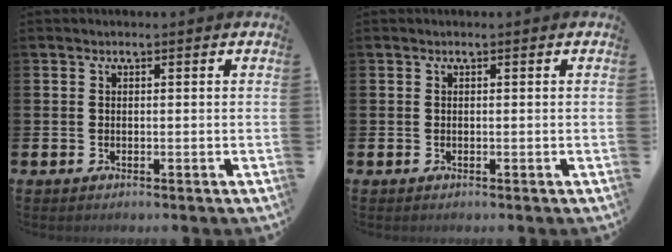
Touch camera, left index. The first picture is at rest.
{"total": 0.0}